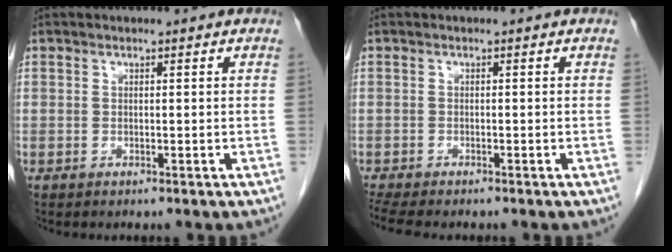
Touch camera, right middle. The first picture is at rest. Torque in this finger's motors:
{"motor_torque": [0.46, -0.32, 0.05, 0.05]}